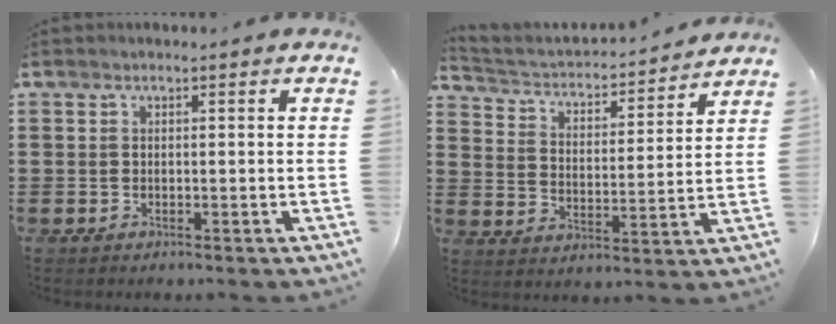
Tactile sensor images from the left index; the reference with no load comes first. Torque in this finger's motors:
{"motor_torque": [0.68, 0.65, 0.02, 0.03]}